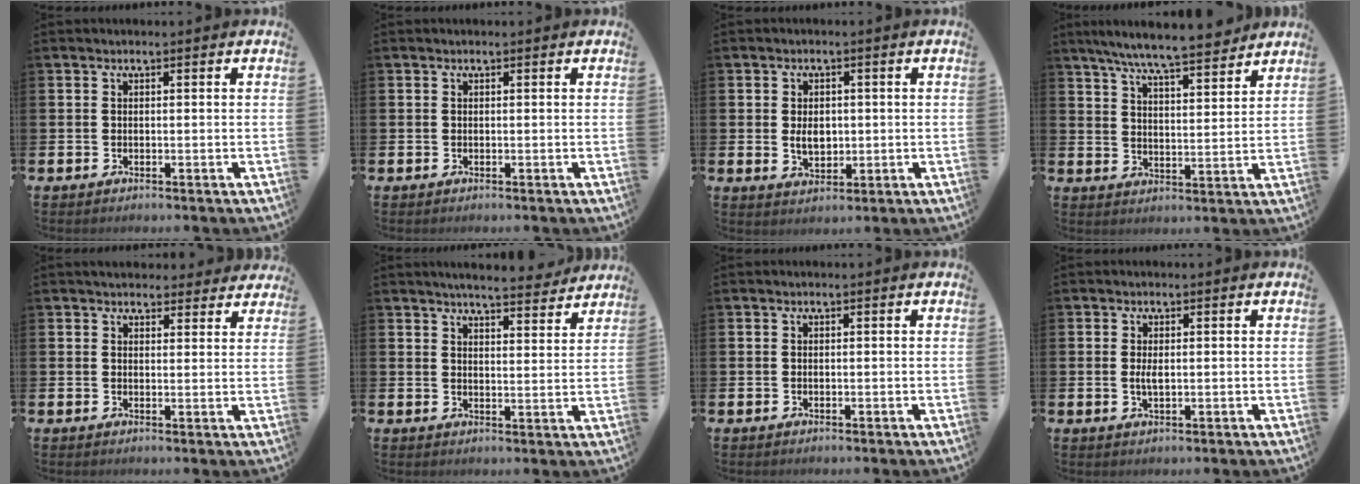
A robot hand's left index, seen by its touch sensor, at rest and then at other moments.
{"total": 0.0}
{"total": 3.5, "force": [0.1, 2.4, 2.5], "torque": [-0.031, 0.001, -0.003]}
{"total": 8.0, "force": [7.5, 0.4, 2.7], "torque": [-0.071, -0.044, 0.133]}
{"total": 3.6, "force": [3.5, 1.0, 0.1], "torque": [-0.003, -0.016, 0.063]}
{"total": 5.5, "force": [5.4, 0.2, 1.1], "torque": [-0.024, -0.034, 0.093]}
{"total": 0.0}
{"total": 1.9, "force": [0.2, 0.8, 1.7], "torque": [-0.029, 0.001, 0.000]}